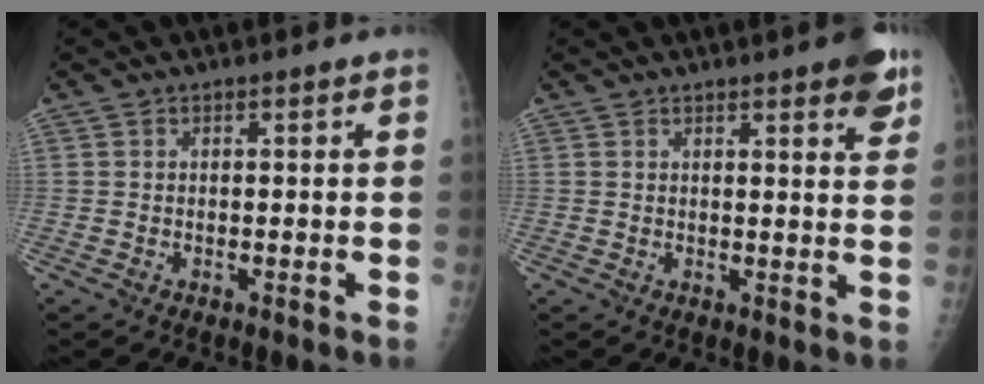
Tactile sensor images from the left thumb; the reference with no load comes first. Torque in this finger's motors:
{"motor_torque": [1.65, 0.84, 0.69, -0.27, 0.10]}